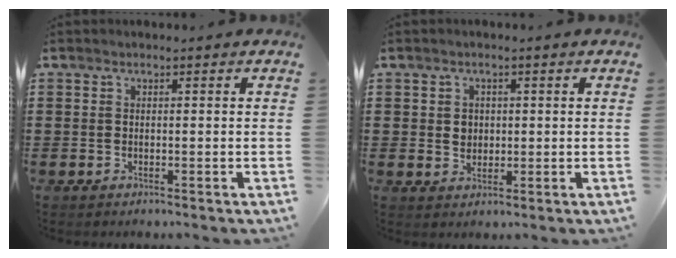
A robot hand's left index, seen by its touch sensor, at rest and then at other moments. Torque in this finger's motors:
{"motor_torque": [0.33, 0.29, 0.19, 0.01]}